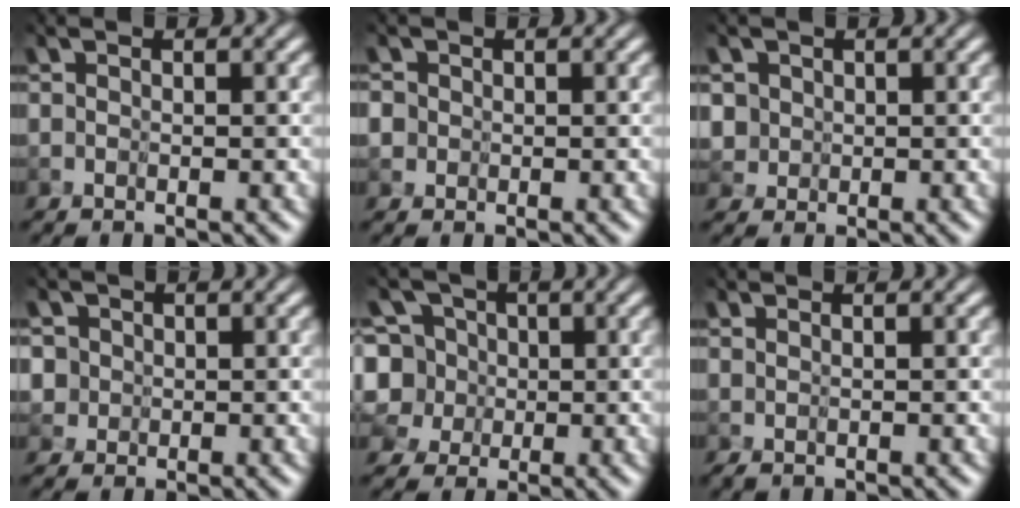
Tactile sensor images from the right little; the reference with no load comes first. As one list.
[{"total": 2.6, "force": [-0.2, 2.6, 0.3], "torque": [-0.010, 0.018, -0.028]}, {"total": 3.0, "force": [0.6, 2.8, 0.8], "torque": [-0.020, 0.016, -0.002]}, {"total": 3.3, "force": [0.5, 3.1, 0.8], "torque": [-0.015, 0.018, -0.015]}, {"total": 5.3, "force": [0.0, 5.1, 1.6], "torque": [-0.058, 0.025, -0.022]}, {"total": 0.8, "force": [0.5, 0.2, 0.6], "torque": [-0.015, 0.001, 0.009]}]